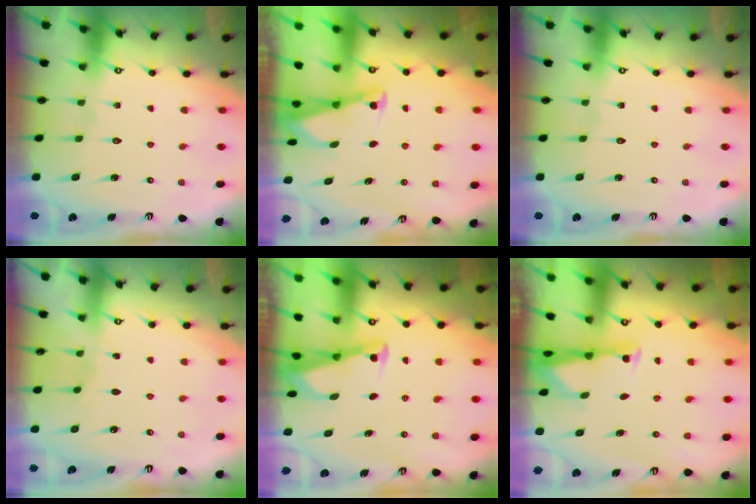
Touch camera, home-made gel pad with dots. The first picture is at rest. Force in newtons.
{"total": 2.1, "press": 2.1, "slide": 0.4}
{"total": 0.0}
{"total": 2.3, "press": 2.3, "slide": 0.3}
{"total": 3.0, "press": 3.0, "slide": 0.3}
{"total": 2.0, "press": 1.9, "slide": 0.4}